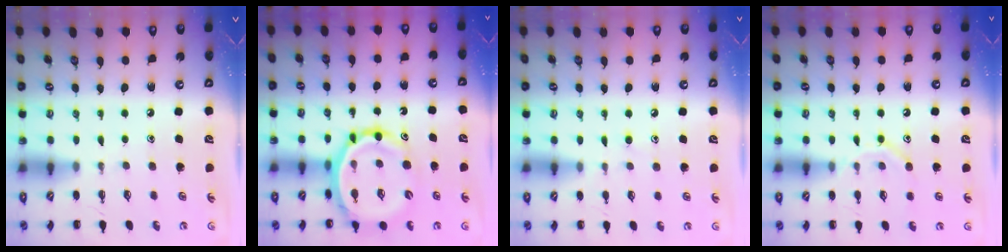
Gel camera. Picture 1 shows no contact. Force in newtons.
{"total": 14.7, "press": 14.1, "slide": 4.2}
{"total": 6.7, "press": 6.3, "slide": 2.4}
{"total": 9.5, "press": 9.4, "slide": 1.4}